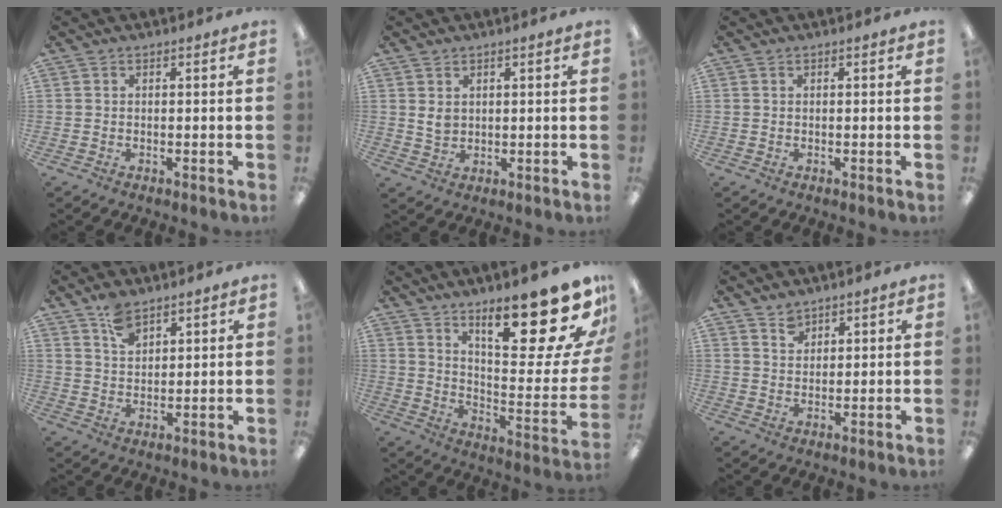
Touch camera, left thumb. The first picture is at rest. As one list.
[{"total": 3.3, "force": [1.4, 2.3, 1.9], "torque": [-0.040, 0.004, 0.025]}, {"total": 0.0}, {"total": 5.9, "force": [4.4, 2.9, 2.6], "torque": [-0.038, -0.021, 0.080]}, {"total": 24.7, "force": [16.3, 7.1, 17.2], "torque": [-0.228, -0.121, 0.269]}, {"total": 3.1, "force": [2.6, 1.6, 0.5], "torque": [0.002, -0.016, 0.049]}]